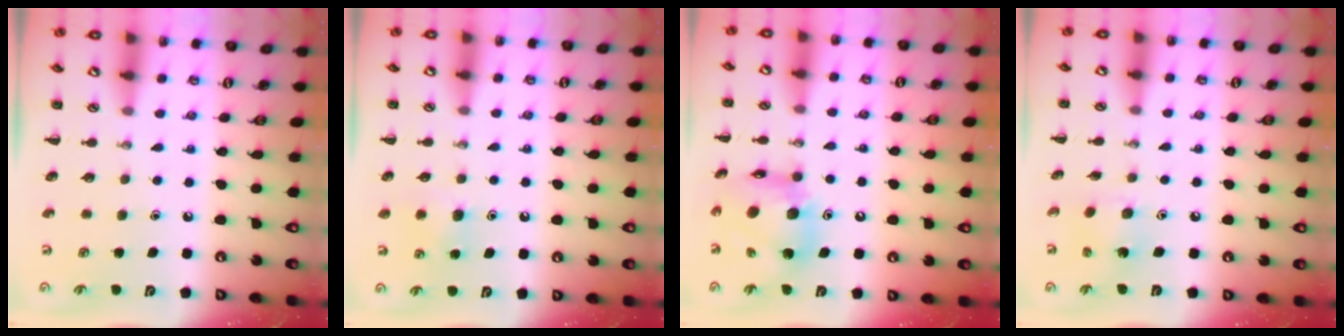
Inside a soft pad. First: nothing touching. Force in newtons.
{"total": 6.2, "press": 5.9, "slide": 1.9}
{"total": 14.8, "press": 14.7, "slide": 2.3}
{"total": 2.3, "press": 2.2, "slide": 0.5}